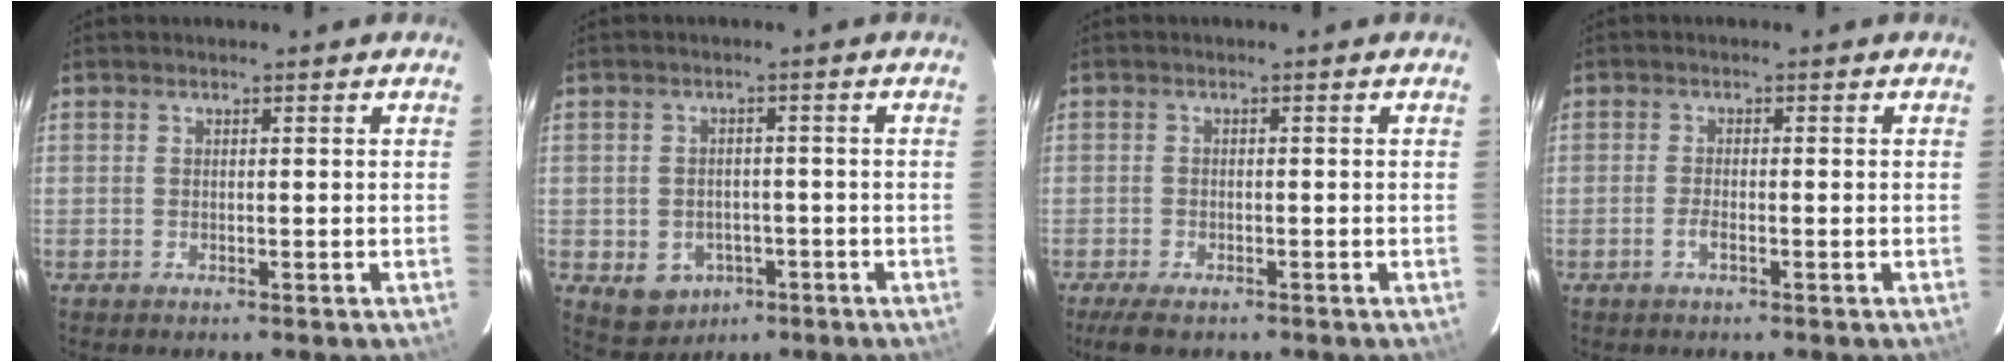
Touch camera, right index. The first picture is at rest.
{"total": 6.9, "force": [-2.9, 5.6, 2.7], "torque": [-0.060, 0.007, -0.022]}
{"total": 4.6, "force": [-3.4, 1.7, 2.6], "torque": [-0.062, -0.015, -0.061]}
{"total": 1.5, "force": [-0.9, 0.3, 1.2], "torque": [-0.028, -0.001, -0.019]}